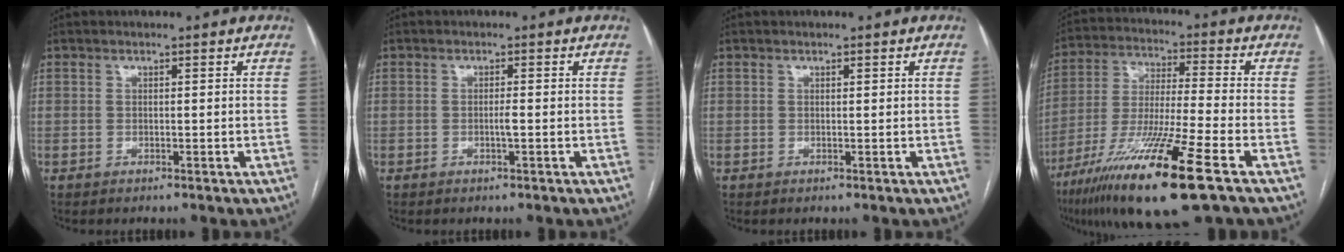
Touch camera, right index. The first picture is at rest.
{"total": 1.1, "force": [-0.3, 0.0, 1.1], "torque": [-0.021, -0.001, -0.004]}
{"total": 0.0}
{"total": 18.6, "force": [-10.3, 0.2, 15.5], "torque": [-0.298, -0.048, -0.188]}